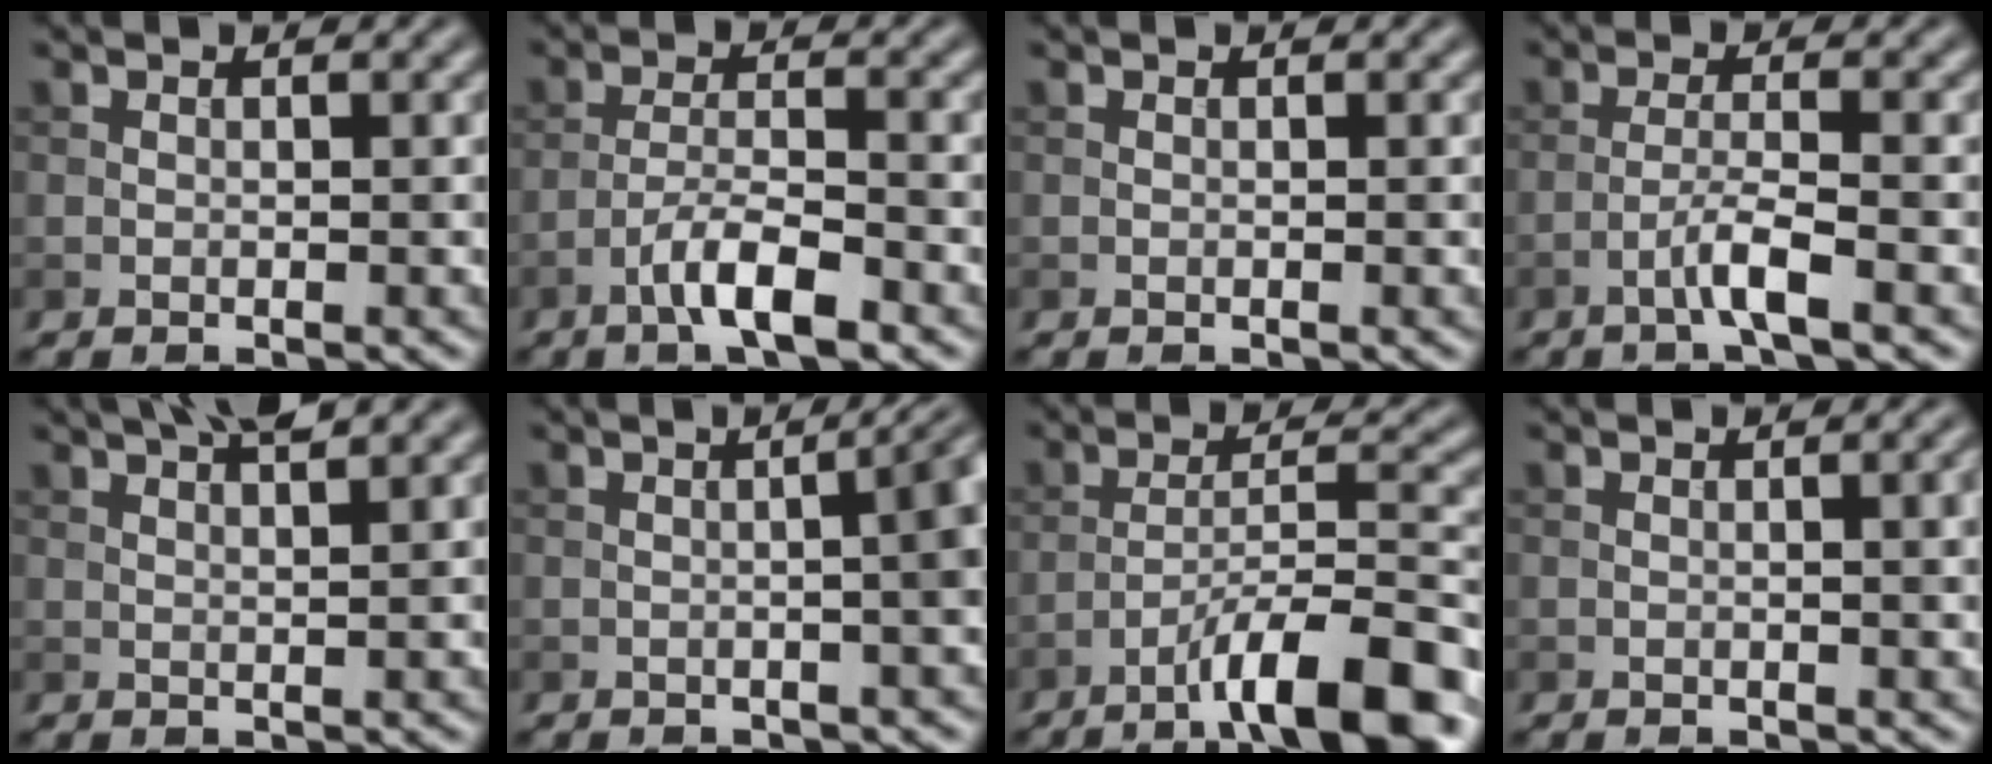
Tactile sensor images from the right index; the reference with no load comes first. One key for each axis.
{"total": 4.6, "fx": -2.8, "fy": 1.0, "fz": 3.5, "tx": -0.065, "ty": 0.006, "tz": -0.056}
{"total": 0.0}
{"total": 3.0, "fx": -1.5, "fy": 0.1, "fz": 2.6, "tx": -0.049, "ty": 0.010, "tz": -0.037}
{"total": 3.6, "fx": 2.4, "fy": 0.7, "fz": 2.5, "tx": -0.025, "ty": 0.007, "tz": 0.025}
{"total": 6.6, "fx": -0.1, "fy": 2.5, "fz": 6.1, "tx": -0.033, "ty": 0.017, "tz": -0.010}
{"total": 10.2, "fx": -6.5, "fy": 1.9, "fz": 7.6, "tx": -0.116, "ty": 0.023, "tz": -0.105}
{"total": 3.0, "fx": 0.0, "fy": 0.9, "fz": 2.9, "tx": -0.028, "ty": 0.004, "tz": -0.001}